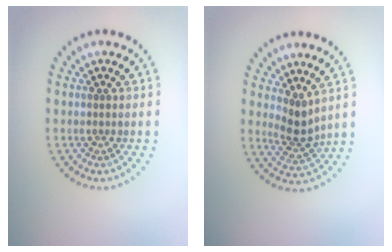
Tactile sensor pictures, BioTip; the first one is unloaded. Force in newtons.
{"total": 2.3, "press": 1.8, "slide": 1.5}